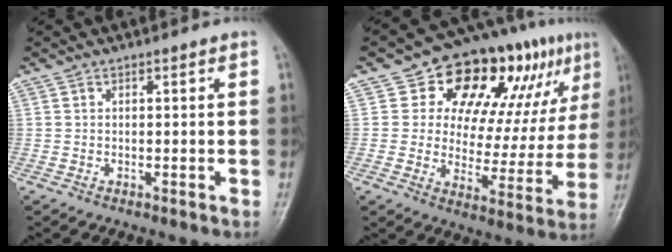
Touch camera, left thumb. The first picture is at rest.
{"total": 21.5, "force": [10.0, 11.7, 15.1], "torque": [-0.144, -0.009, 0.144]}